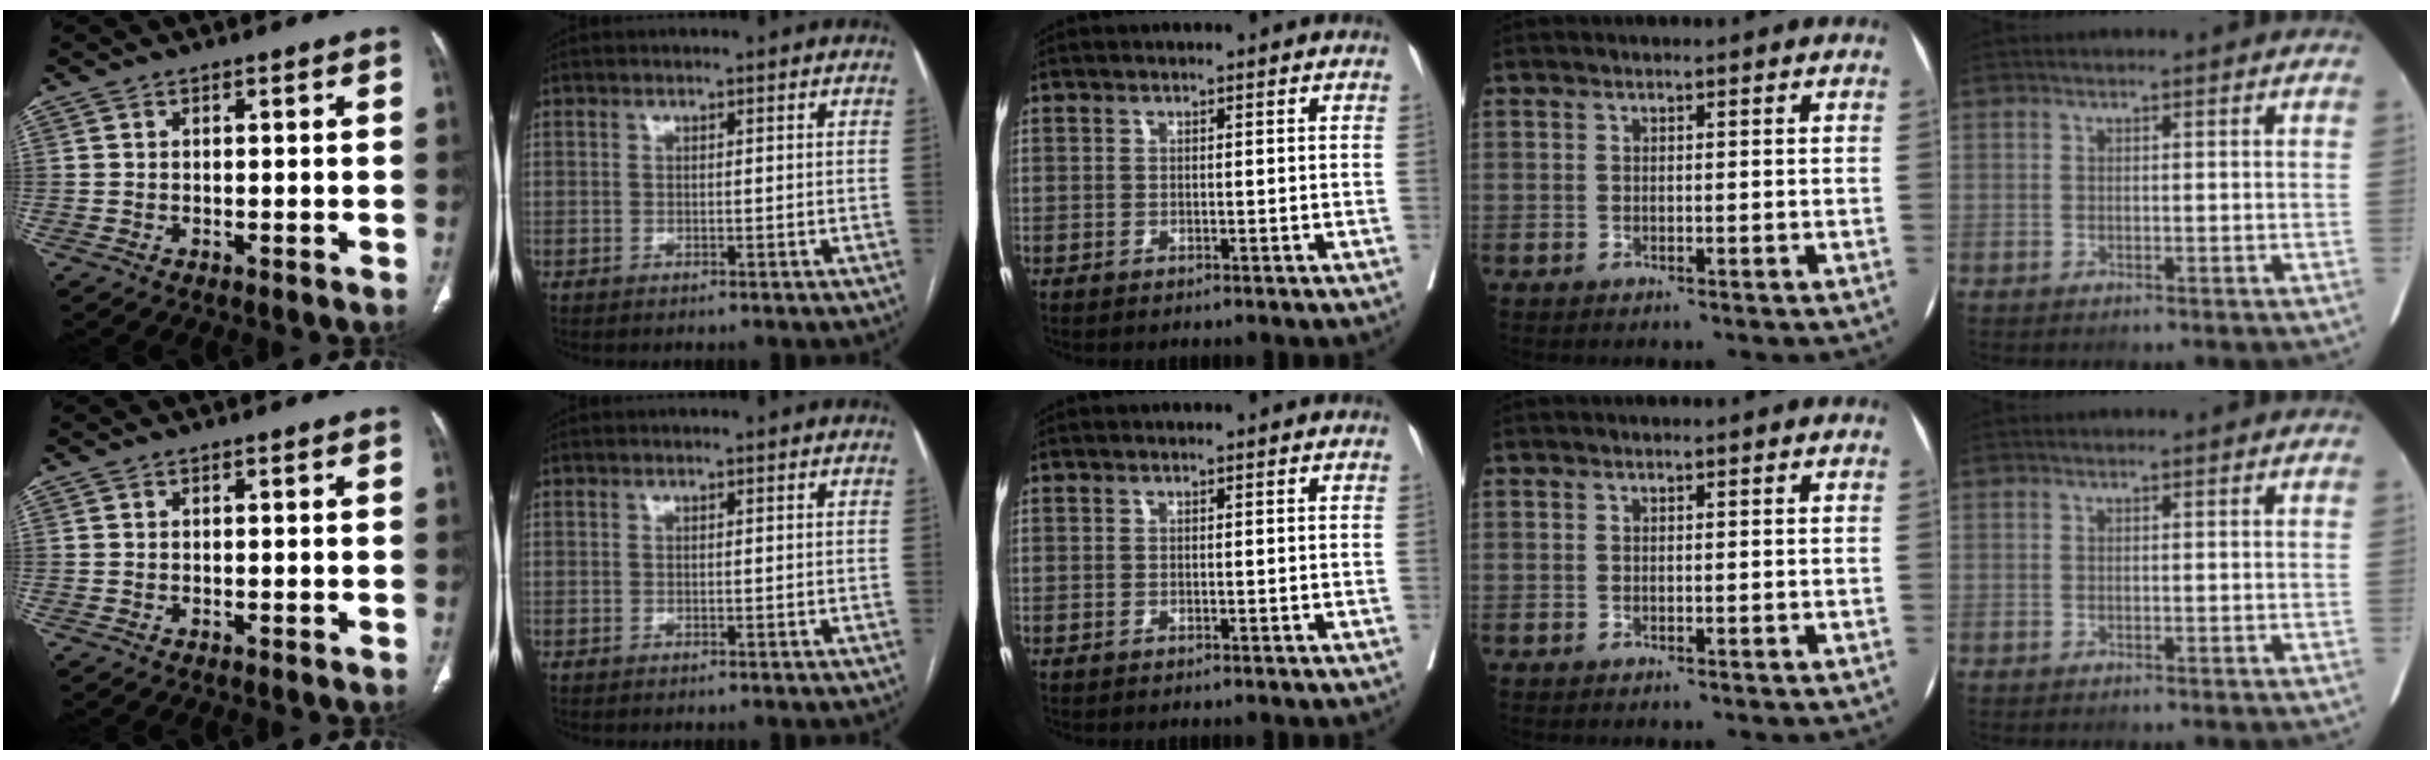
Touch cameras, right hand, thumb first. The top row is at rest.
{}